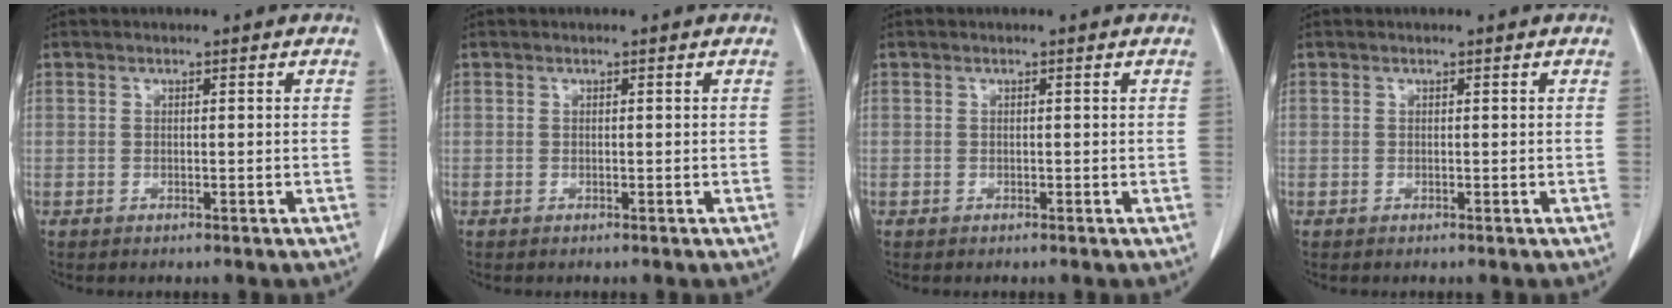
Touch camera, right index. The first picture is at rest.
{"total": 0.0}
{"total": 0.0}
{"total": 0.0}